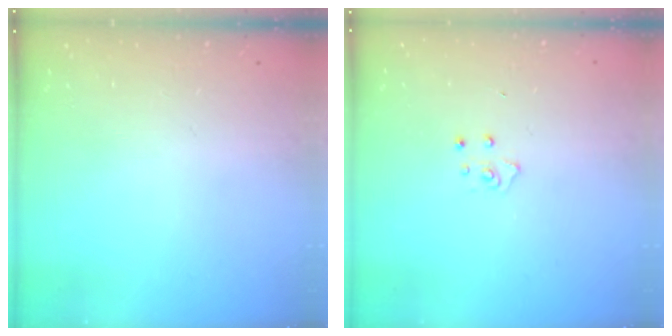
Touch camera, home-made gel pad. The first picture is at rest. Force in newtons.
{"total": 3.9, "press": 3.9, "slide": 0.3}